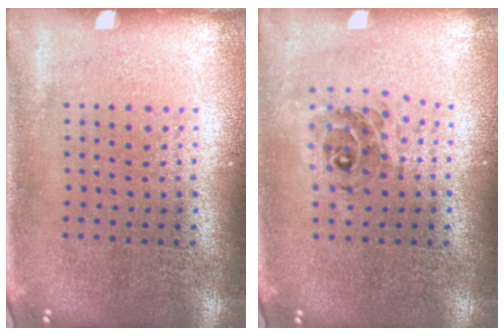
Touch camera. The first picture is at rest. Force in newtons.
{"total": 0.7, "press": 0.7, "slide": 0.2}